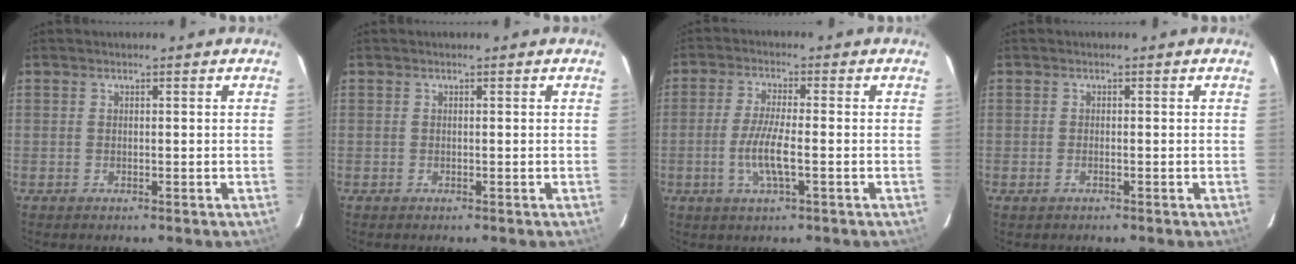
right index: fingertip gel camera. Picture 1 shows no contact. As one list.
[{"total": 0.0}, {"total": 6.6, "force": [-1.8, 1.0, 6.3], "torque": [-0.127, -0.008, -0.036]}, {"total": 1.1, "force": [-0.6, 0.5, 0.7], "torque": [-0.015, -0.001, -0.012]}]